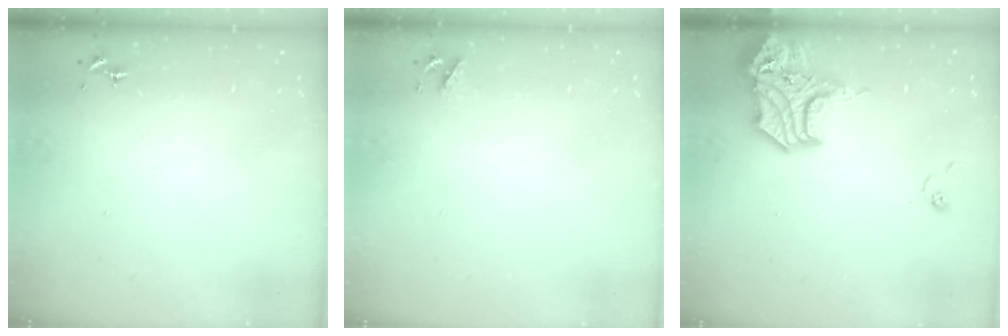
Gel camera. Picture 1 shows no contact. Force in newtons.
{"total": 4.1, "press": 4.0, "slide": 0.7}
{"total": 15.8, "press": 15.6, "slide": 2.4}